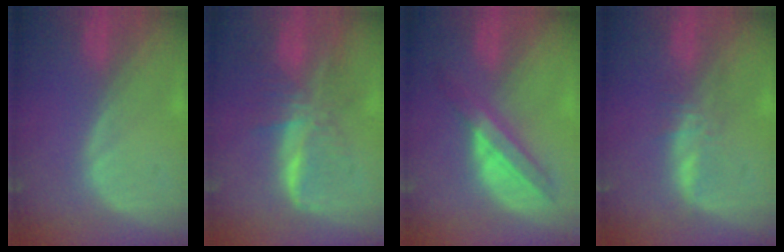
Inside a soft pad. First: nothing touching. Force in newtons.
{"total": 8.2, "press": 6.9, "slide": 4.4}
{"total": 5.8, "press": 5.7, "slide": 1.4}
{"total": 2.9, "press": 2.9, "slide": 0.2}